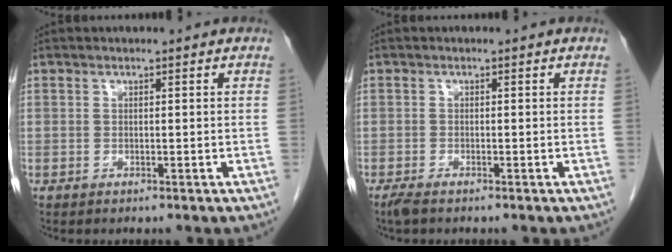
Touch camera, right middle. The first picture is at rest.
{"total": 1.8, "force": [-1.4, 0.4, 1.1], "torque": [-0.027, -0.006, -0.026]}